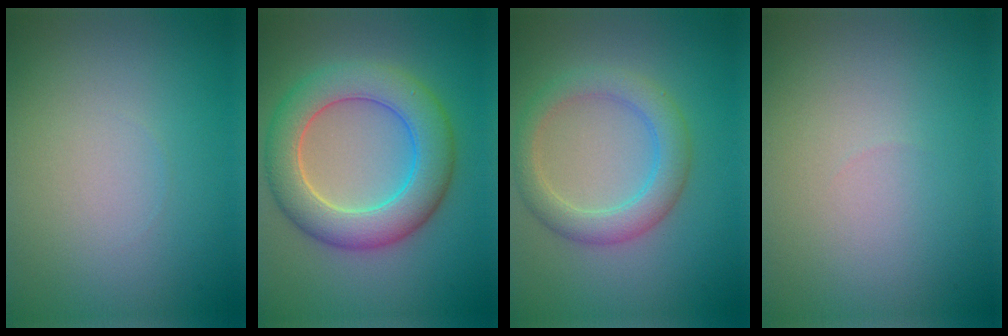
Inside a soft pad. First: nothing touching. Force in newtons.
{"total": 7.2, "press": 7.1, "slide": 0.6}
{"total": 3.7, "press": 3.7, "slide": 0.0}
{"total": 0.0}